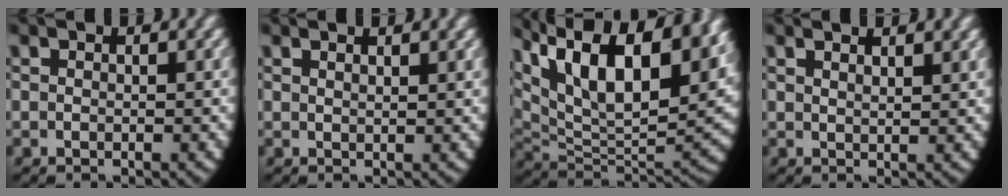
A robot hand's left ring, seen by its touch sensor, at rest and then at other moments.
{"total": 1.2, "force": [1.1, -0.4, 0.4], "torque": [-0.009, -0.004, 0.024]}
{"total": 15.7, "force": [4.6, 9.3, 11.8], "torque": [-0.215, -0.011, 0.080]}
{"total": 1.8, "force": [1.7, -0.2, 0.6], "torque": [-0.012, -0.004, 0.035]}